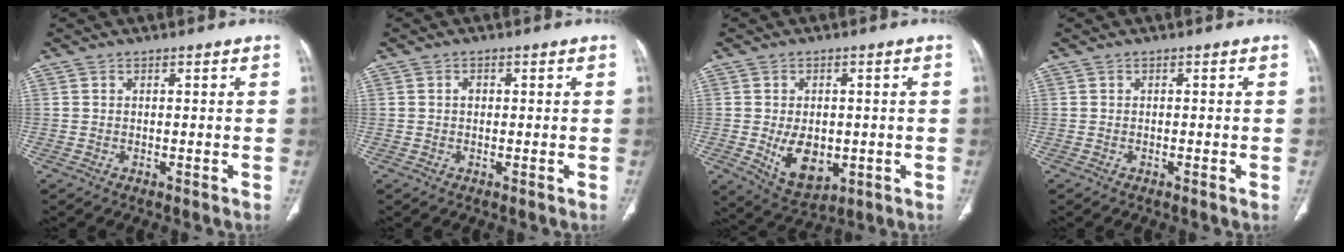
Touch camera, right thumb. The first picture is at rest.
{"total": 0.9, "force": [0.0, 0.7, 0.5], "torque": [-0.003, 0.002, -0.004]}
{"total": 9.0, "force": [-1.4, 5.9, 6.6], "torque": [-0.080, -0.007, -0.004]}
{"total": 0.6, "force": [-0.2, 0.2, 0.6], "torque": [-0.009, 0.000, -0.002]}